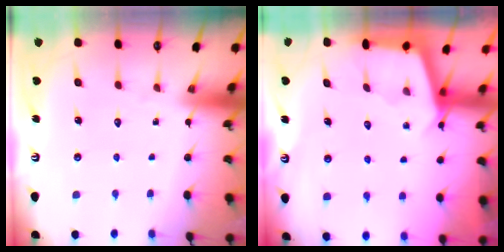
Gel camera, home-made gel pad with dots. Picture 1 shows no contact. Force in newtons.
{"total": 2.8, "press": 2.7, "slide": 0.3}